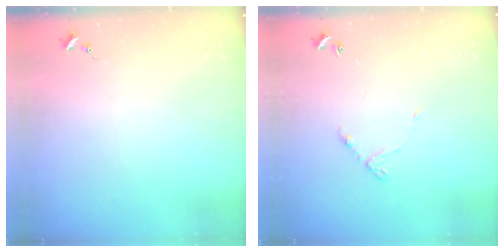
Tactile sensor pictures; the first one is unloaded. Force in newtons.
{"total": 6.2, "press": 6.2, "slide": 0.4}